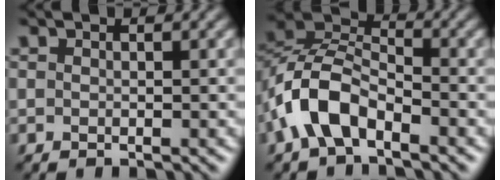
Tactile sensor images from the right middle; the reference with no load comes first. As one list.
[{"total": 6.3, "force": [-3.2, 3.4, 4.3], "torque": [-0.083, 0.012, -0.068]}]